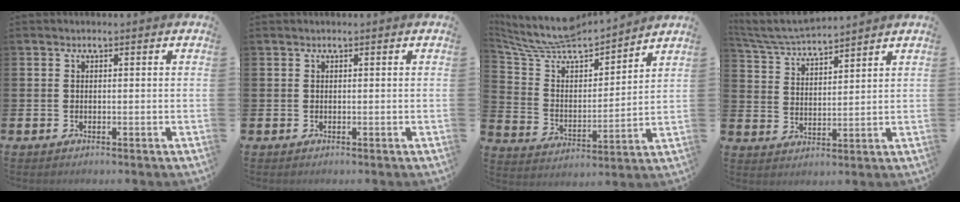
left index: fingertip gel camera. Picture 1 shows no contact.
{"total": 0.0}
{"total": 8.9, "force": [8.2, 2.6, 2.6], "torque": [-0.099, -0.060, 0.142]}
{"total": 5.1, "force": [5.1, 0.1, 0.7], "torque": [-0.040, -0.030, 0.090]}